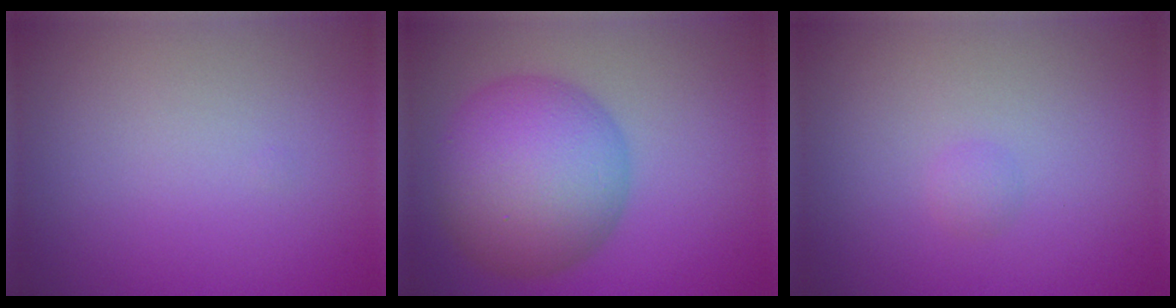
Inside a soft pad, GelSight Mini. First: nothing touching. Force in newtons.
{"total": 9.8, "press": 9.8, "slide": 0.3}
{"total": 0.7, "press": 0.7, "slide": 0.1}